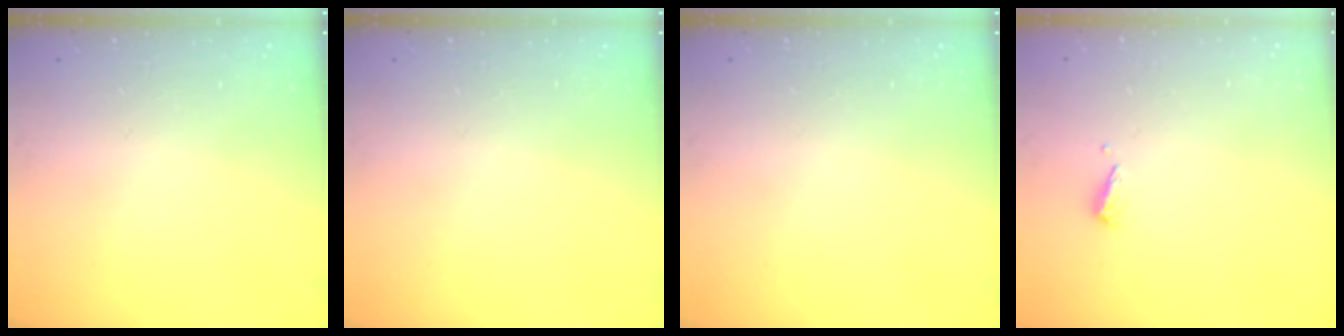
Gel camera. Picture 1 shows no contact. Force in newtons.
{"total": 0.0}
{"total": 0.0}
{"total": 2.9, "press": 2.9, "slide": 0.4}